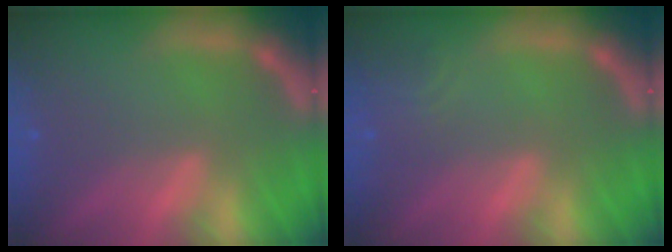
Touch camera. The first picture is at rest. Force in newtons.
{"total": 1.9}